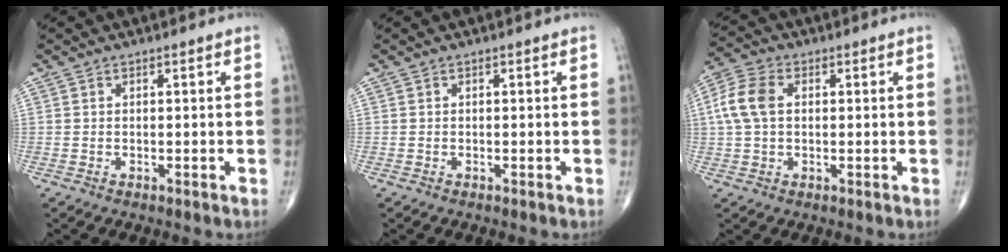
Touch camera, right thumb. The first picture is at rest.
{"total": 0.0}
{"total": 7.6, "force": [1.1, 4.9, 5.7], "torque": [-0.134, 0.018, 0.019]}